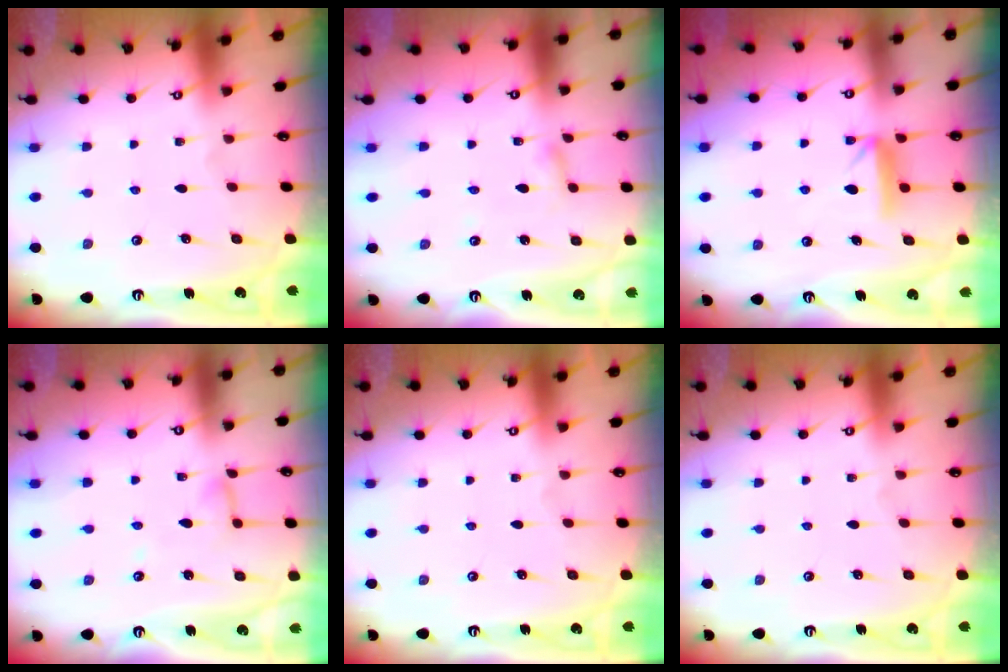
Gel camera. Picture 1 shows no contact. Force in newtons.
{"total": 2.0, "press": 2.0, "slide": 0.2}
{"total": 7.2, "press": 7.2, "slide": 0.8}
{"total": 5.0, "press": 5.0, "slide": 0.3}
{"total": 0.0}
{"total": 0.0}